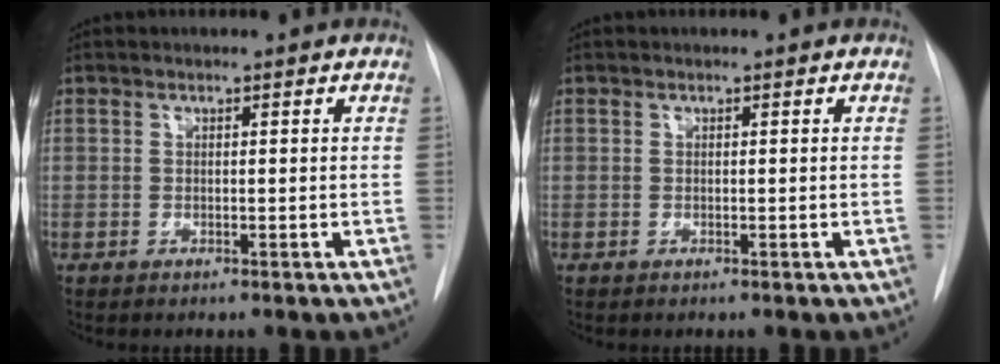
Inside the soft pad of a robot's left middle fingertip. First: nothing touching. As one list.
[{"total": 0.0}]